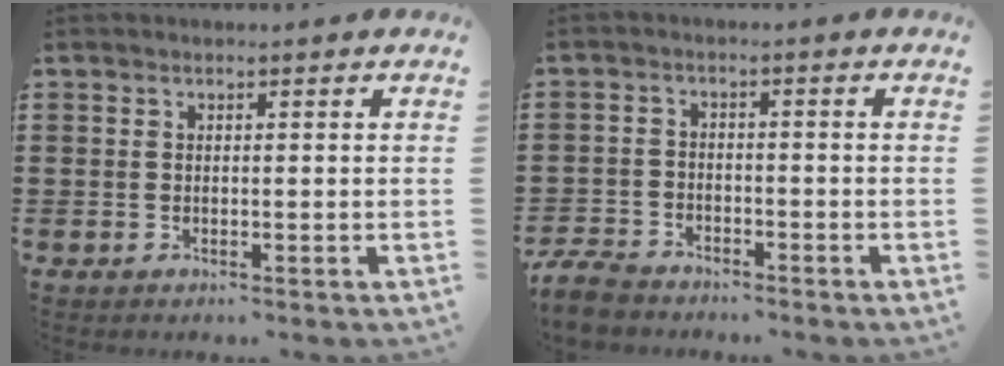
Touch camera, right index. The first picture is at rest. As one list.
[{"total": 4.1, "force": [-3.8, 1.1, 1.0], "torque": [-0.040, -0.001, -0.084]}]